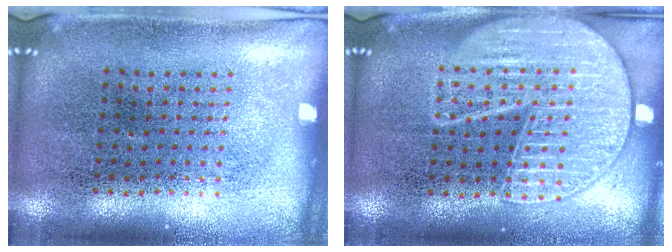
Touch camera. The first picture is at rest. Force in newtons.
{"total": 3.6, "press": 3.6, "slide": 0.4}